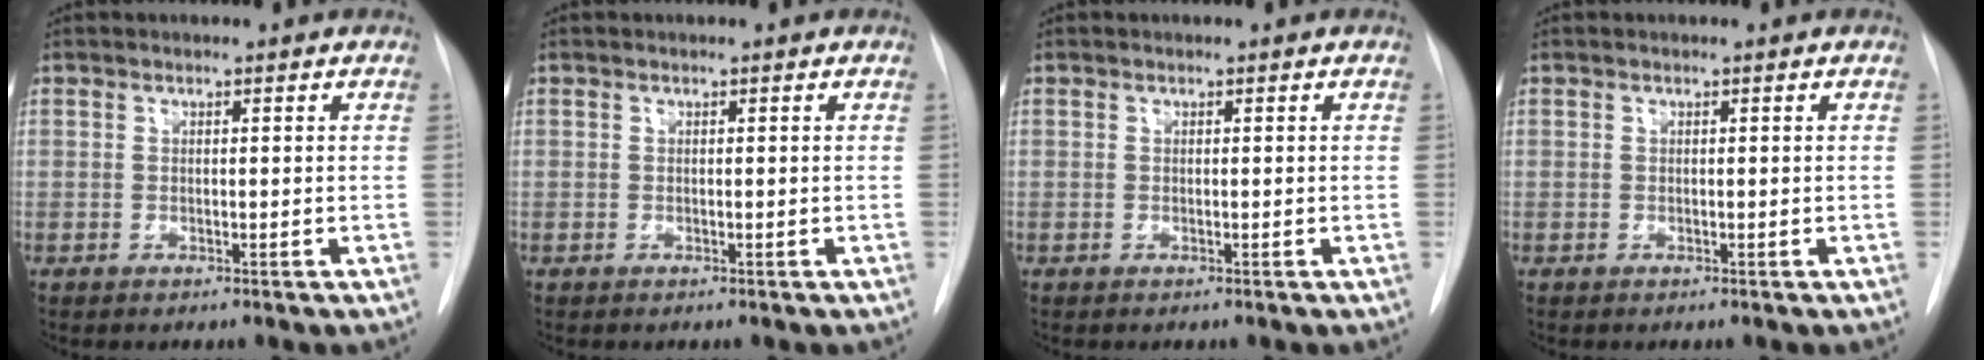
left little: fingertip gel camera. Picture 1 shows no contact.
{"total": 0.0}
{"total": 0.0}
{"total": 0.0}